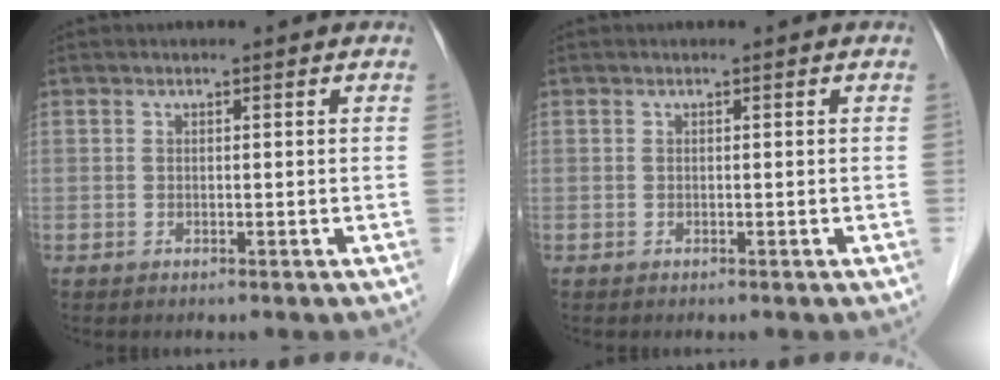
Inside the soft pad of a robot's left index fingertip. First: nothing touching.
{"total": 0.0}